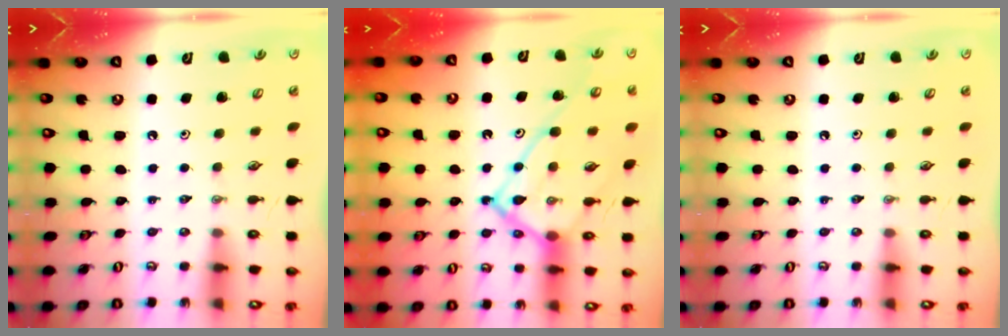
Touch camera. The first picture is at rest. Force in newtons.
{"total": 18.3, "press": 18.2, "slide": 2.1}
{"total": 0.0}